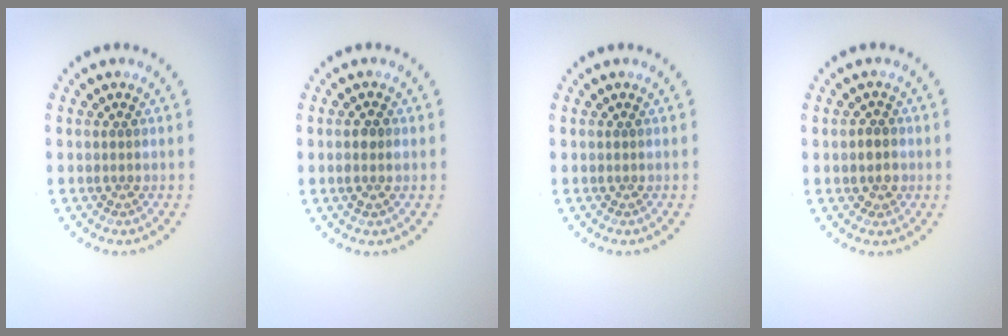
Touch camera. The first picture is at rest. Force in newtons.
{"total": 1.4, "press": 1.4, "slide": 0.3}
{"total": 0.0}
{"total": 1.3, "press": 1.2, "slide": 0.5}